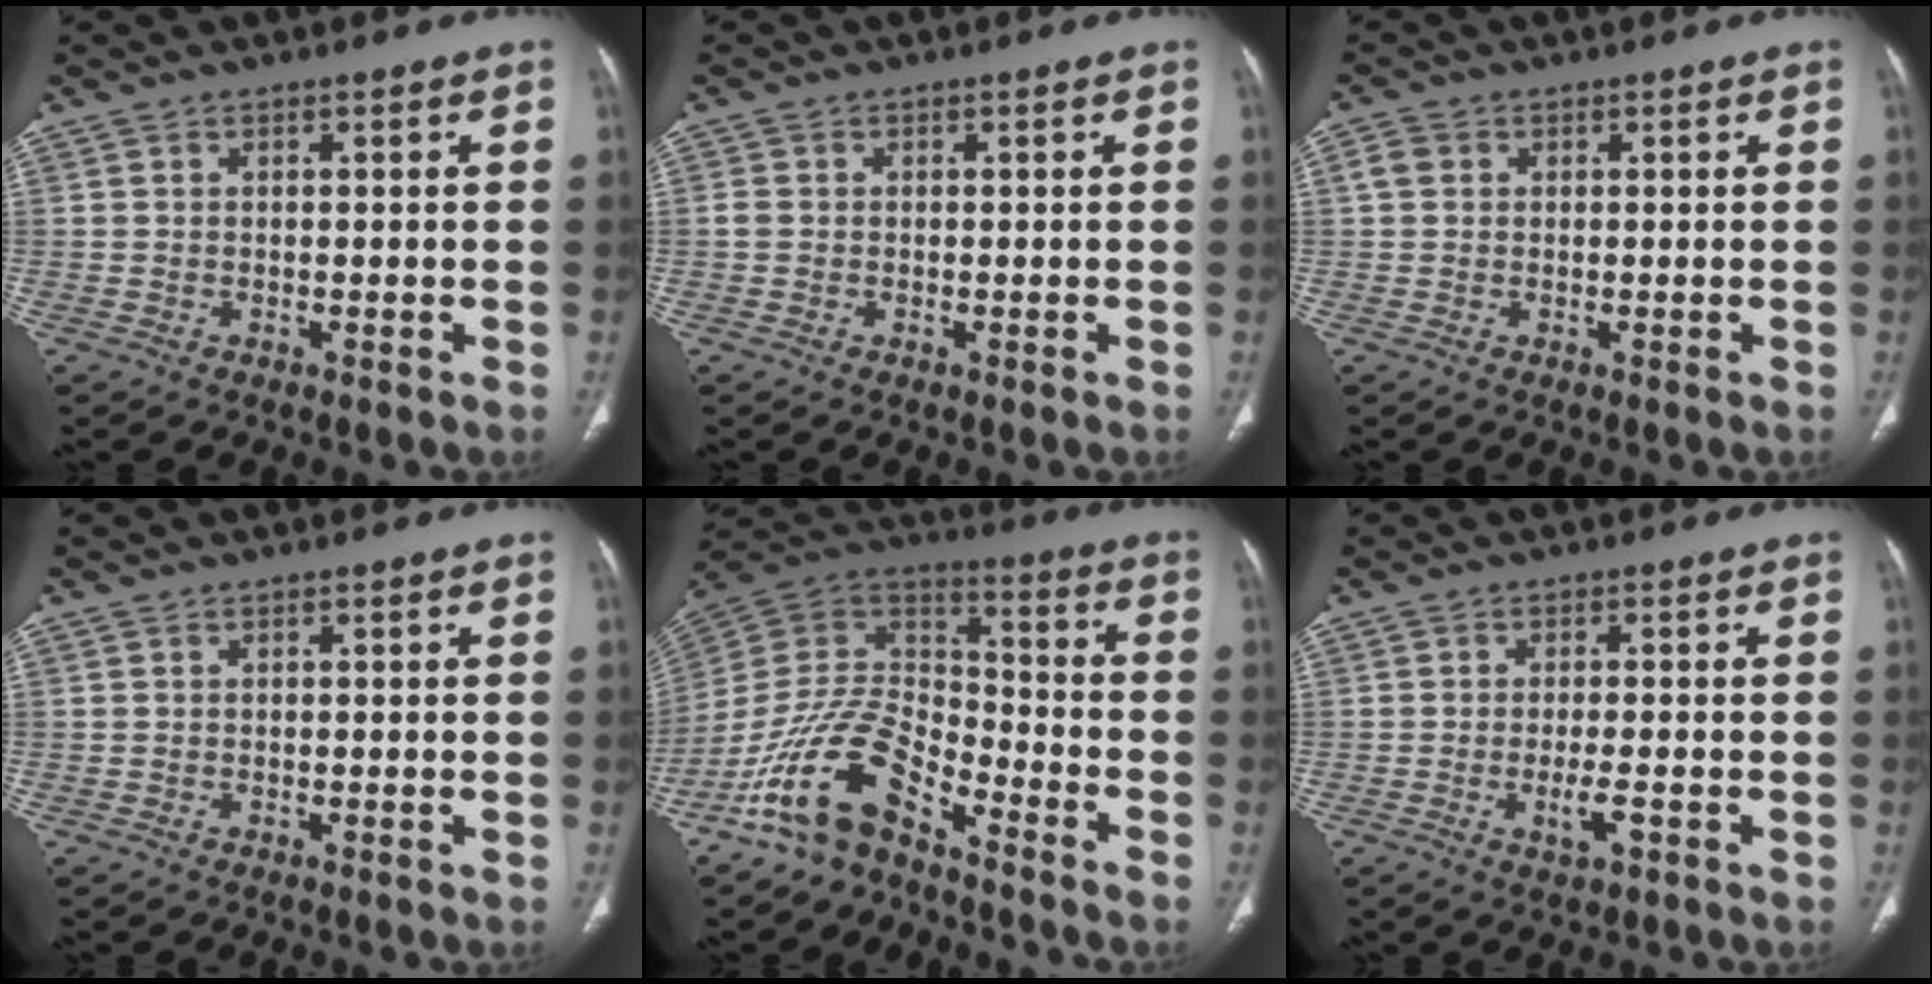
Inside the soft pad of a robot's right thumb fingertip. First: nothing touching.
{"total": 1.1, "force": [-0.1, 1.0, 0.6], "torque": [-0.012, 0.001, -0.002]}
{"total": 2.4, "force": [0.5, 2.1, 1.1], "torque": [-0.020, 0.006, 0.007]}
{"total": 0.0}
{"total": 14.7, "force": [-10.1, 6.3, 8.6], "torque": [-0.148, 0.085, -0.198]}
{"total": 3.5, "force": [-1.2, 1.0, 3.2], "torque": [-0.059, -0.003, -0.022]}